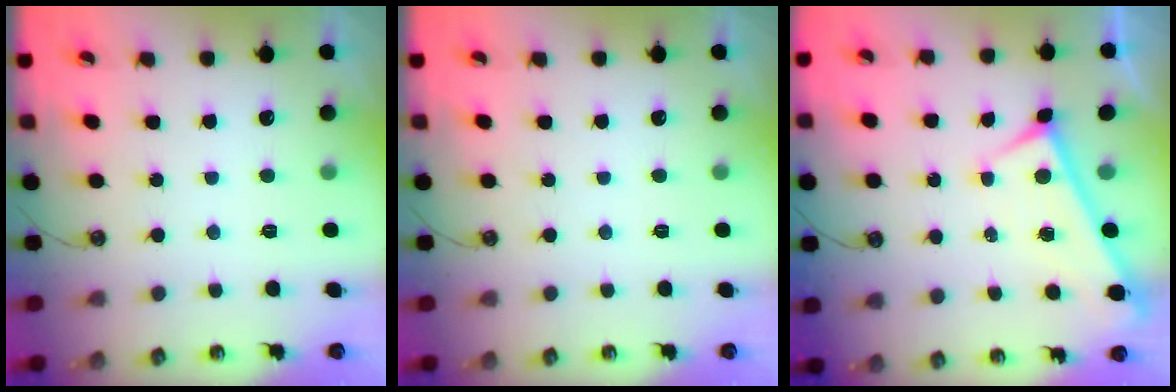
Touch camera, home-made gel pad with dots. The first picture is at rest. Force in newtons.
{"total": 0.0}
{"total": 0.0}